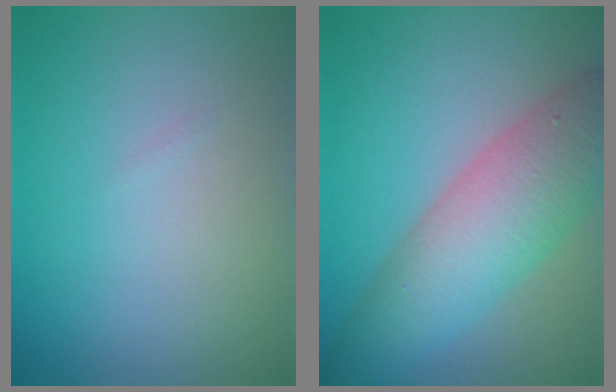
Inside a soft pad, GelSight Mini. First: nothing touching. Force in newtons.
{"total": 8.0, "press": 8.0, "slide": 0.2}